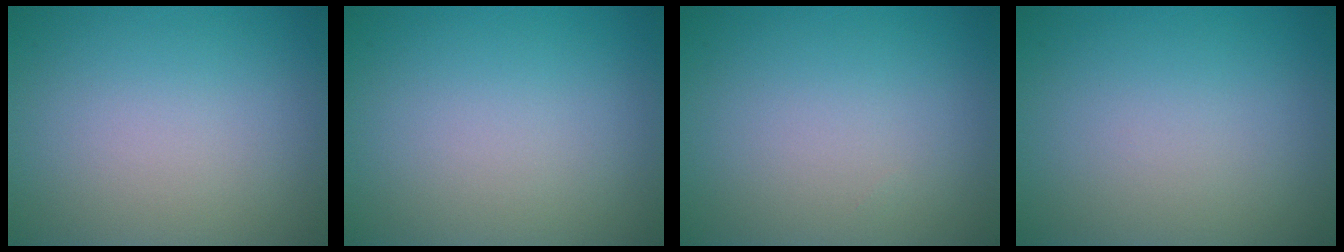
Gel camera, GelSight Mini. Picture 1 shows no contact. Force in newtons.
{"total": 0.0}
{"total": 0.0}
{"total": 0.0}